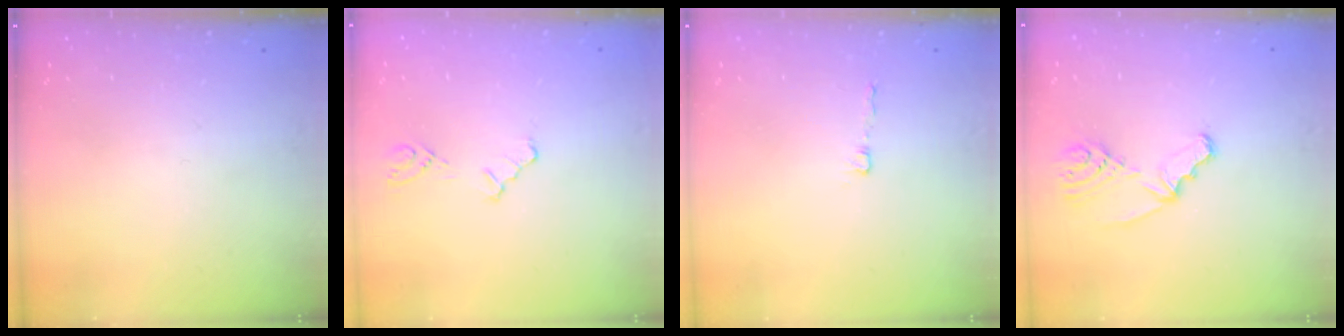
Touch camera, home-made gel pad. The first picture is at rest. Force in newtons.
{"total": 3.7, "press": 3.6, "slide": 0.6}
{"total": 2.3, "press": 2.3, "slide": 0.2}
{"total": 5.9, "press": 4.7, "slide": 3.5}